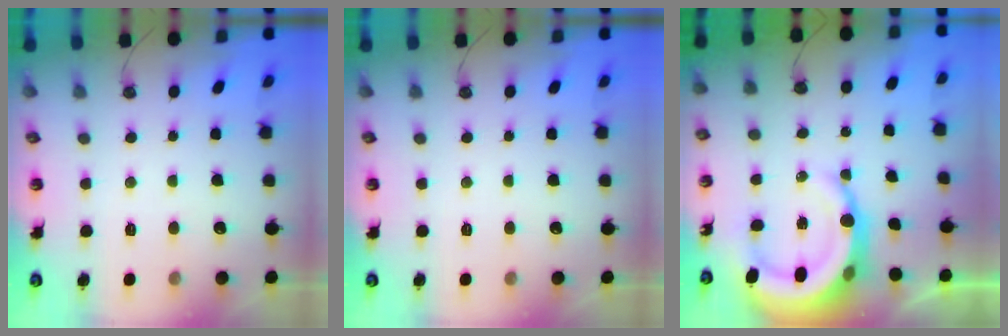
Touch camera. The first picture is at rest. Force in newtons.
{"total": 0.0}
{"total": 12.4, "press": 12.2, "slide": 2.5}